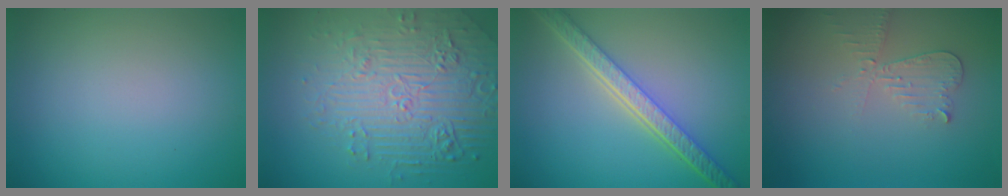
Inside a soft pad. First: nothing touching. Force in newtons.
{"total": 7.4, "press": 5.5, "slide": 5.0}
{"total": 5.7, "press": 4.4, "slide": 3.6}
{"total": 2.2, "press": 2.2, "slide": 0.2}